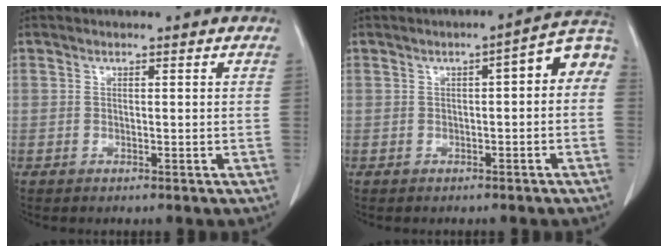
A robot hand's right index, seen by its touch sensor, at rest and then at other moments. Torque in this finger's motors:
{"motor_torque": [0.48, -0.18, 0.22, 0.02]}